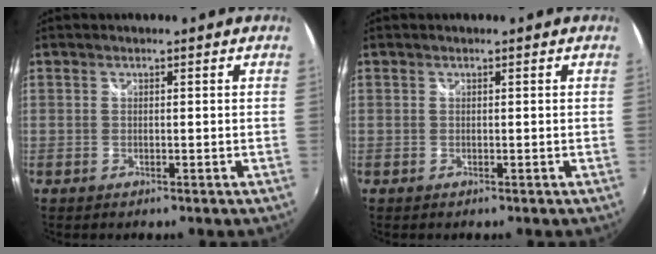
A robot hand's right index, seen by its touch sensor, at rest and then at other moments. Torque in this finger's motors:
{"motor_torque": [-0.05, 0.03, 0.02, 0.00]}